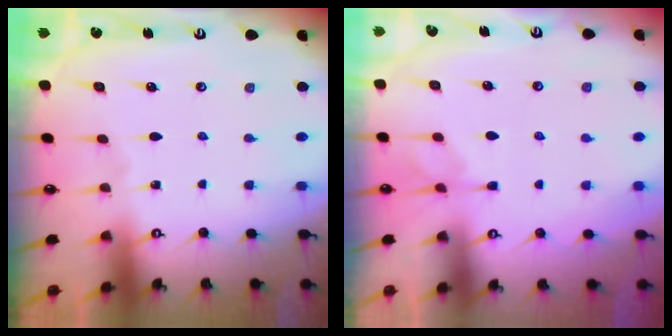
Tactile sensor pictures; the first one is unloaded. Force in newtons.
{"total": 2.6, "press": 2.3, "slide": 1.2}